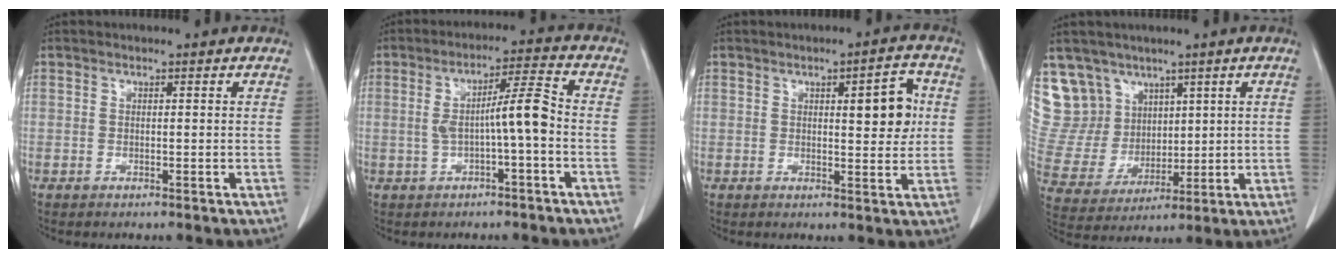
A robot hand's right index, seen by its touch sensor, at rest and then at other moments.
{"total": 6.8, "force": [-0.8, 0.3, 6.8], "torque": [-0.115, 0.021, -0.012]}
{"total": 6.3, "force": [1.3, 1.8, 5.9], "torque": [-0.078, 0.006, 0.018]}
{"total": 11.9, "force": [7.8, 8.9, 1.3], "torque": [-0.050, 0.038, 0.176]}